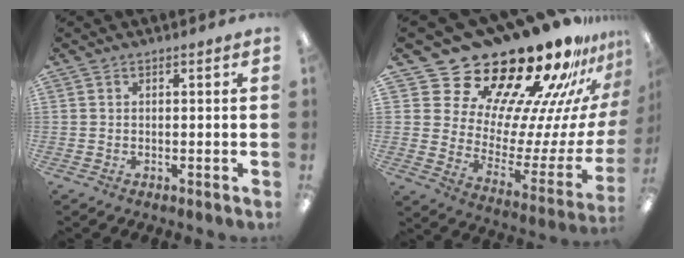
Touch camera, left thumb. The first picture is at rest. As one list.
[{"total": 26.2, "force": [21.4, 10.7, 10.6], "torque": [-0.146, -0.185, 0.388]}]